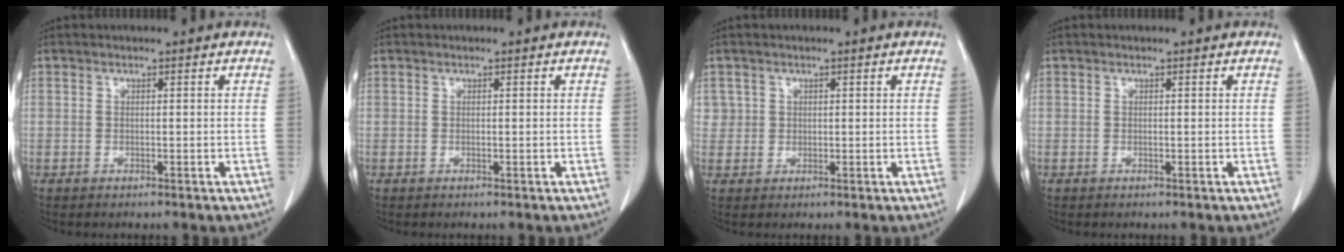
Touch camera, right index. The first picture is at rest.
{"total": 0.0}
{"total": 2.1, "force": [0.7, 2.0, -0.2], "torque": [0.021, 0.002, 0.007]}
{"total": 0.0}